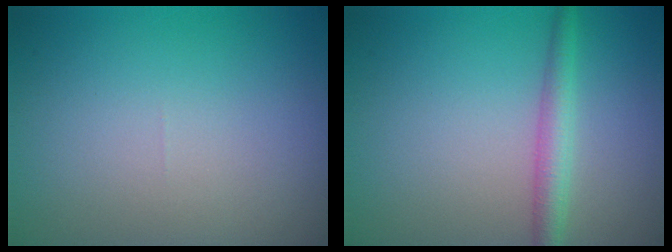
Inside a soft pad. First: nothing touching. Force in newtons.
{"total": 2.4, "press": 2.4, "slide": 0.0}